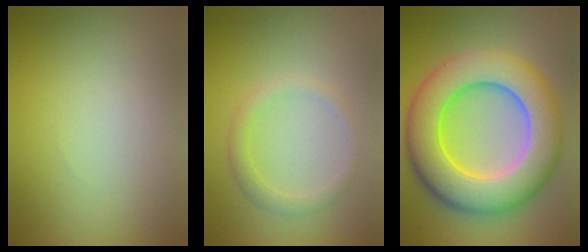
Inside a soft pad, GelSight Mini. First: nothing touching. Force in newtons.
{"total": 1.7, "press": 1.7, "slide": 0.2}
{"total": 11.4, "press": 11.4, "slide": 0.3}